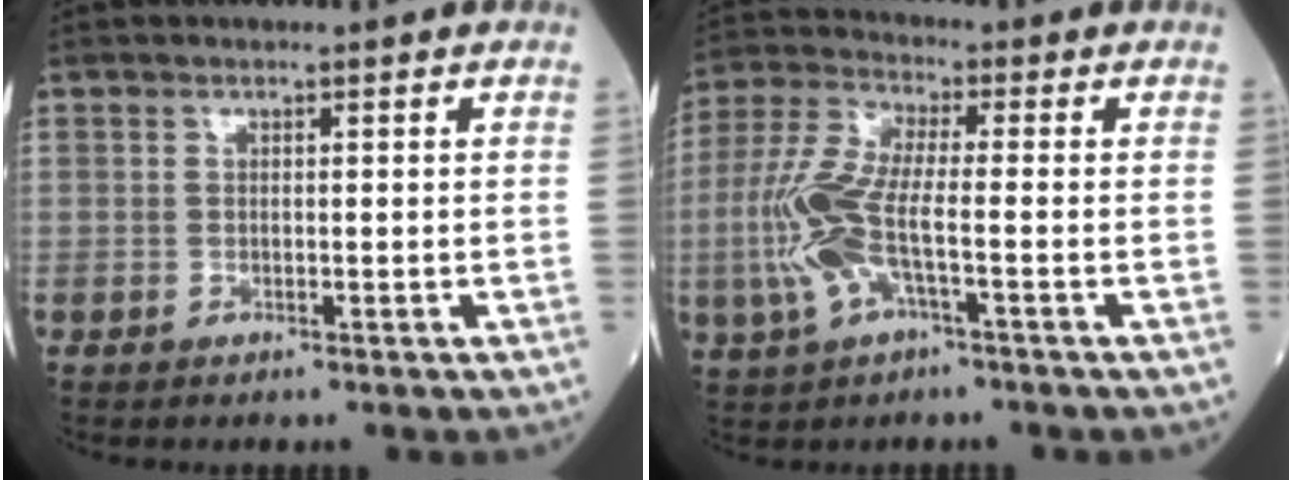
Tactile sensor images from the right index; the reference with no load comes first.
{"total": 10.0, "force": [-2.4, 2.4, 9.4], "torque": [-0.226, 0.004, -0.049]}